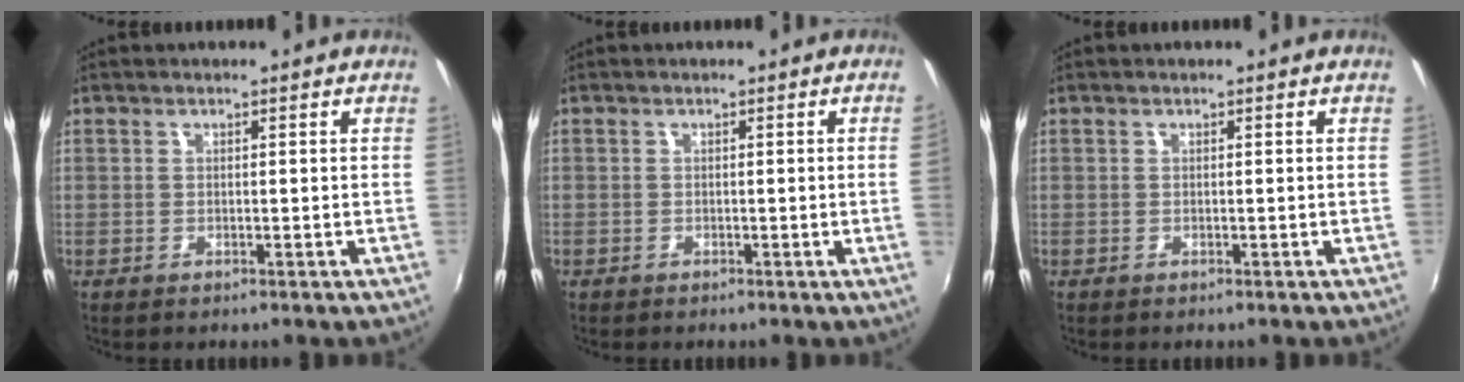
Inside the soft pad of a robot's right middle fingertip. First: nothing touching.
{"total": 1.3, "force": [-0.1, -0.8, 1.0], "torque": [-0.008, -0.011, -0.001]}
{"total": 0.0}